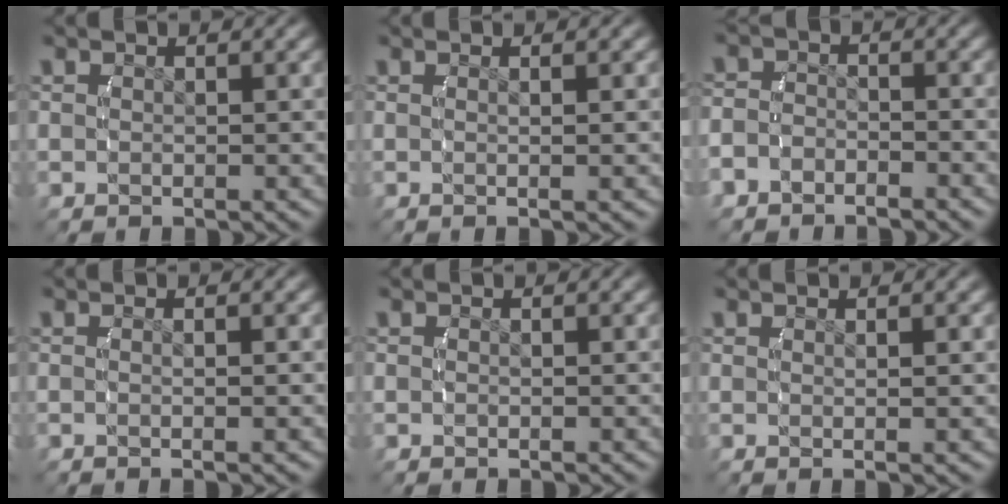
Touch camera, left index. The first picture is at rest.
{"total": 1.1, "force": [-0.1, -0.6, 0.9], "torque": [-0.018, 0.001, -0.002]}
{"total": 3.3, "force": [-2.6, 2.0, 0.5], "torque": [-0.021, -0.011, -0.042]}
{"total": 0.9, "force": [-0.4, -0.3, 0.8], "torque": [-0.019, 0.003, -0.008]}
{"total": 0.0}
{"total": 0.9, "force": [0.3, -0.6, 0.6], "torque": [-0.014, -0.001, 0.005]}